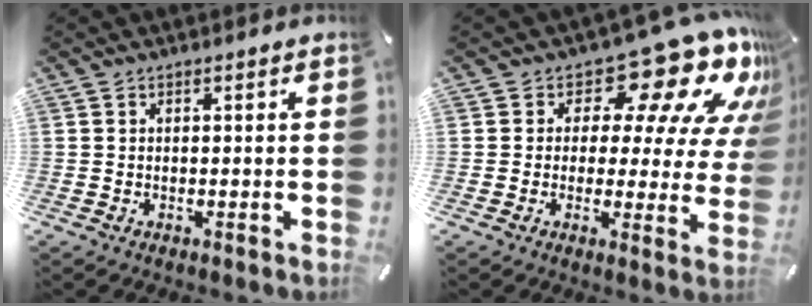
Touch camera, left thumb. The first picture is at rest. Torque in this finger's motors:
{"motor_torque": [1.42, 1.35, 0.58, 0.16, 0.00]}